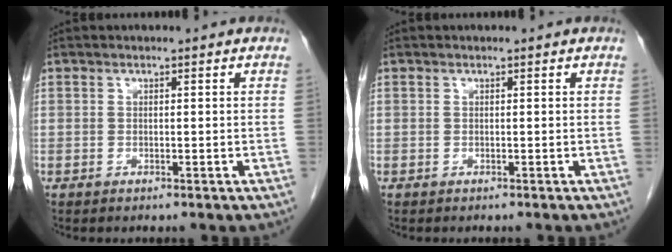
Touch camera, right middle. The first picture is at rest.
{"total": 0.0}